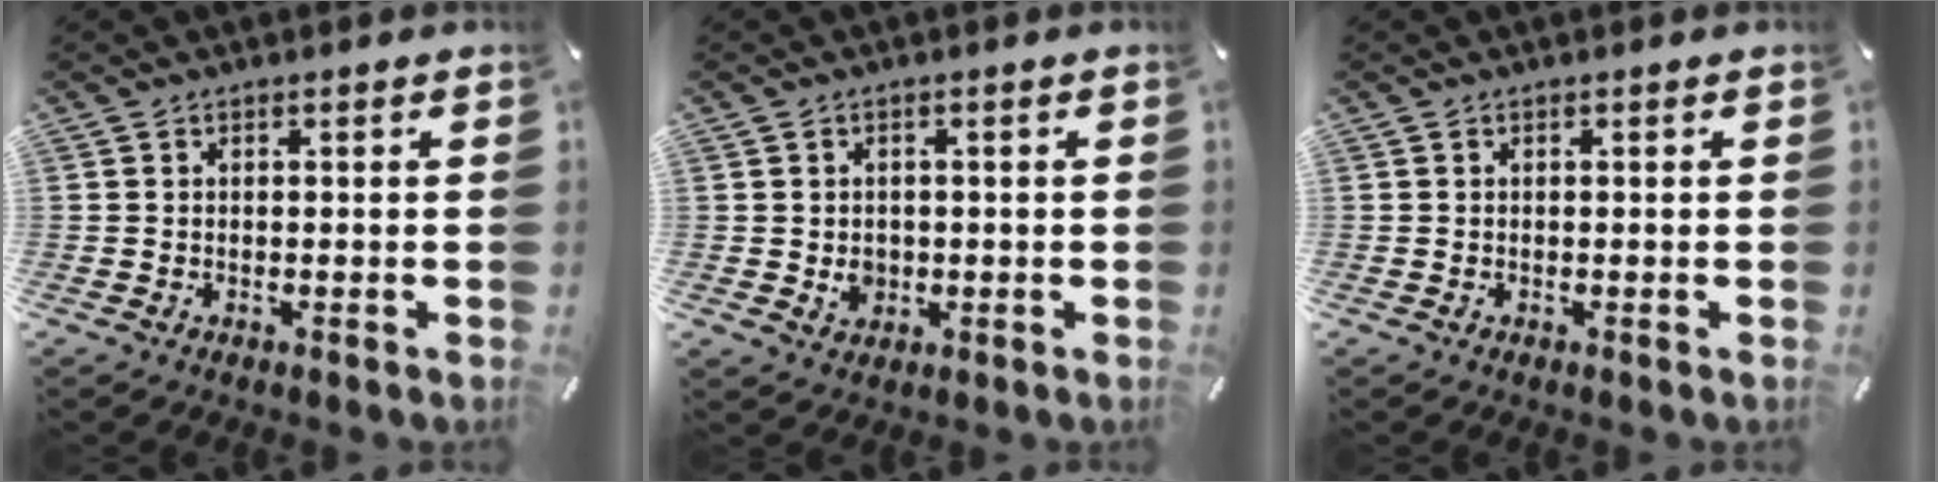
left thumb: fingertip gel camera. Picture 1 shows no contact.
{"total": 3.2, "force": [-0.2, 2.9, 1.4], "torque": [-0.010, -0.001, -0.005]}
{"total": 0.0}